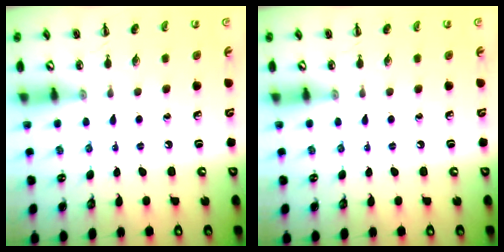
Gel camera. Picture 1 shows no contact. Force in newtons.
{"total": 0.0}